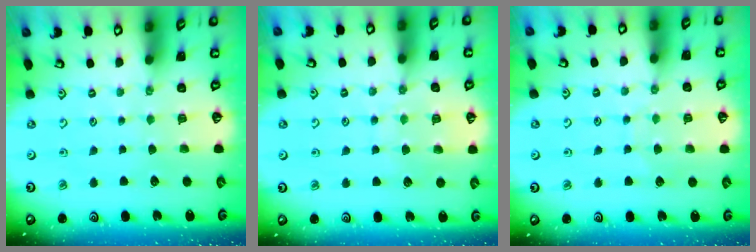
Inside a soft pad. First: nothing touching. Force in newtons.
{"total": 8.7, "press": 8.7, "slide": 0.8}
{"total": 5.5, "press": 5.5, "slide": 0.5}